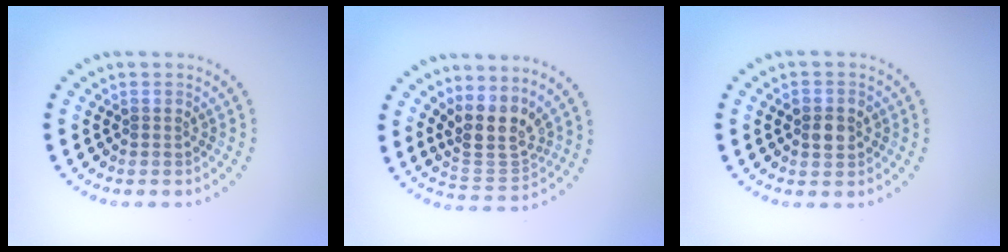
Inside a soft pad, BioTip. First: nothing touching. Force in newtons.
{"total": 4.0, "press": 3.3, "slide": 2.3}
{"total": 2.3, "press": 2.3, "slide": 0.3}